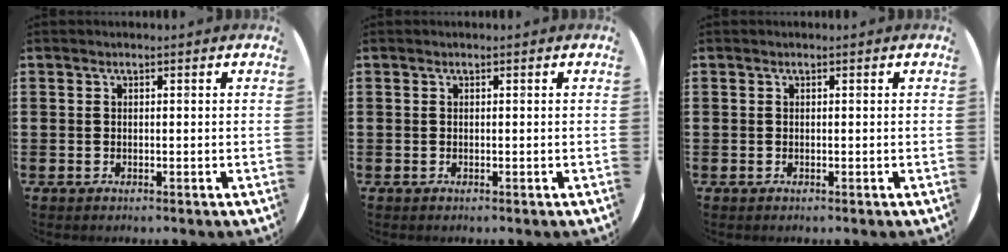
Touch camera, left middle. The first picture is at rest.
{"total": 0.0}
{"total": 0.0}